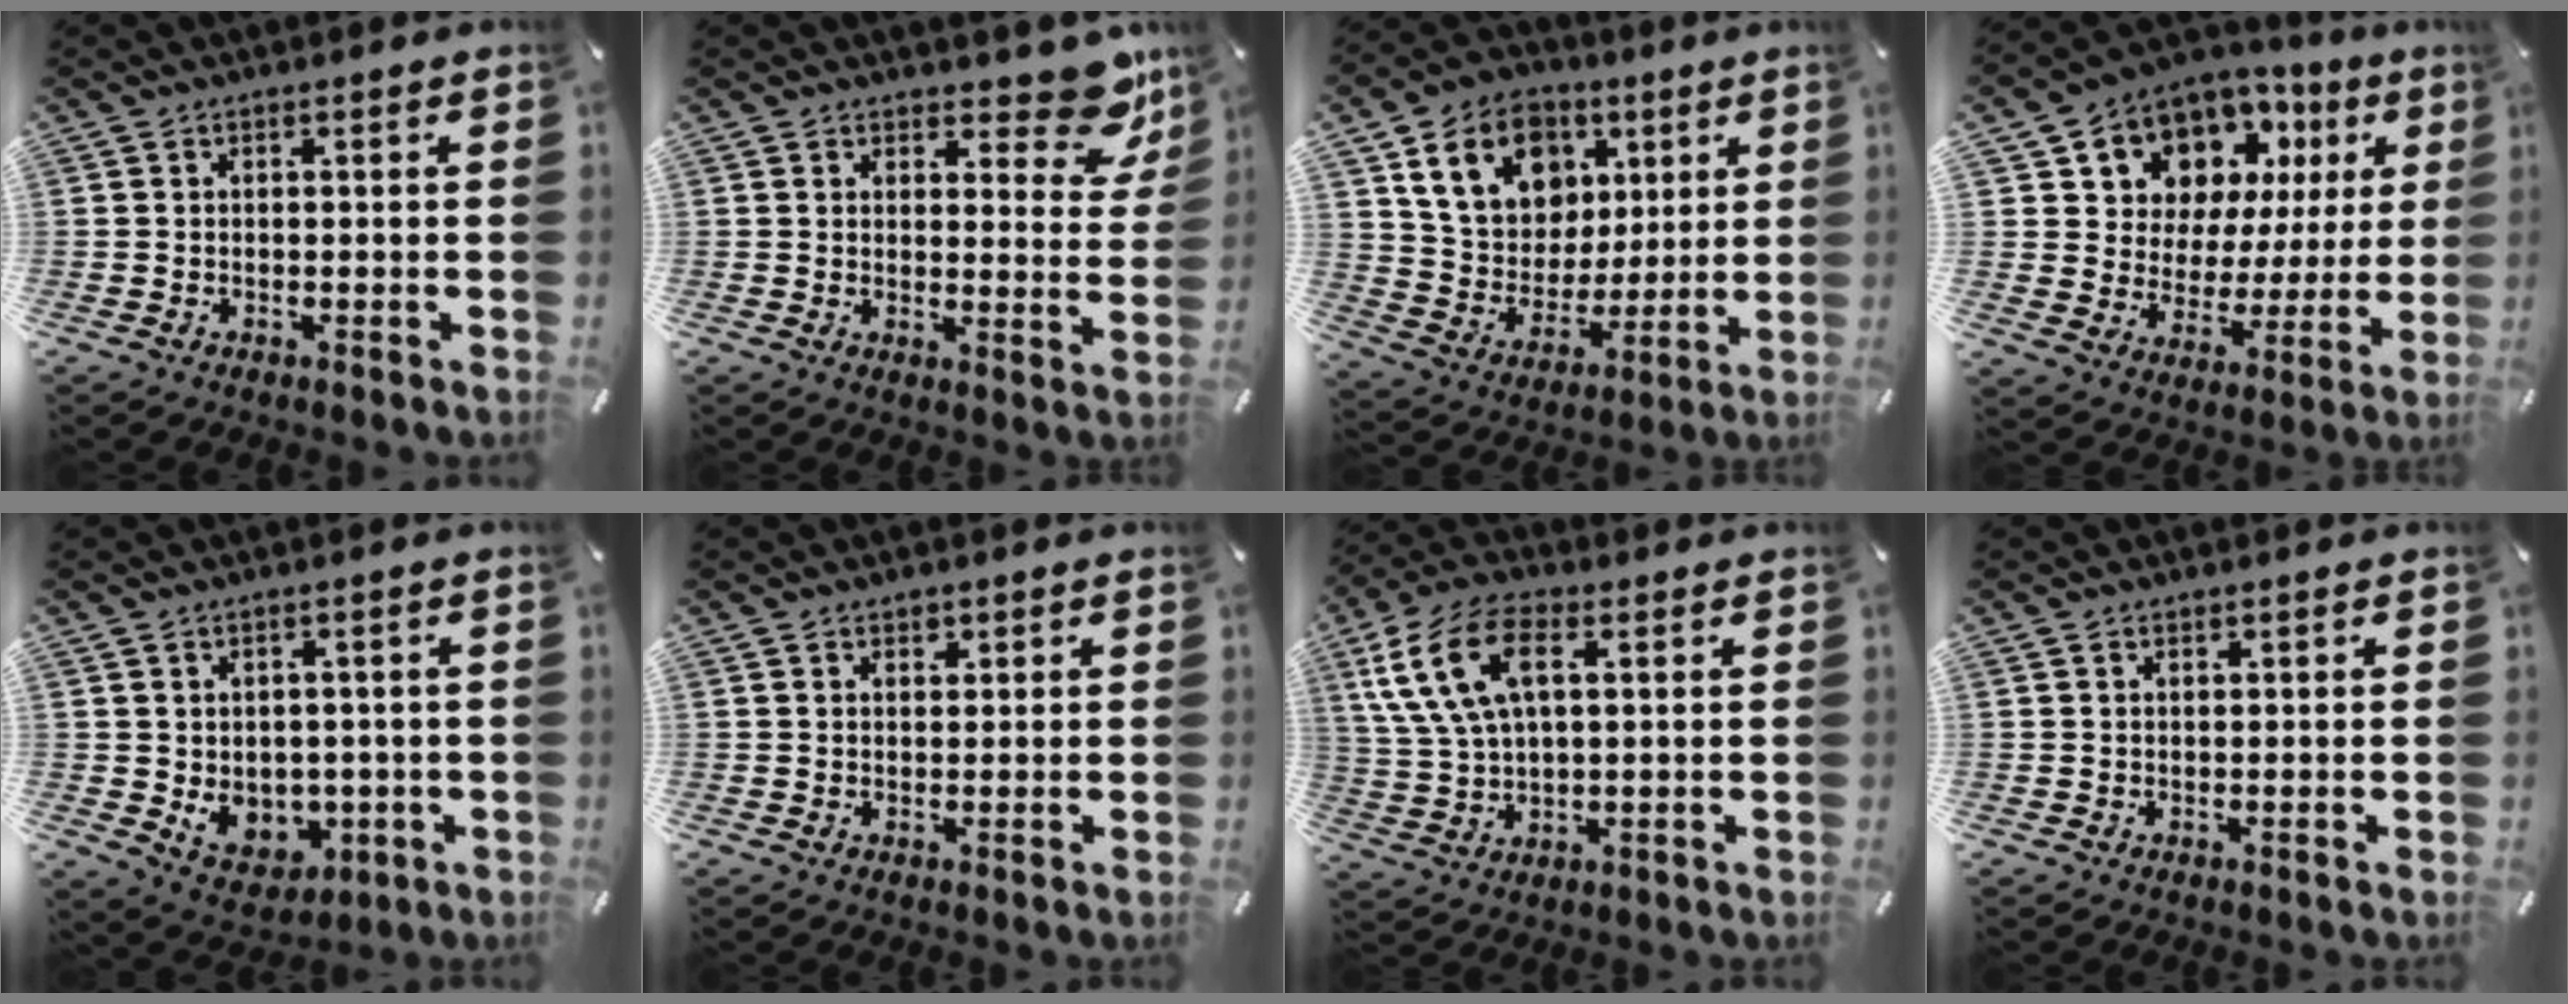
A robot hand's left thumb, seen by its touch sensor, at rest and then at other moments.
{"total": 10.1, "force": [7.7, 4.6, 4.7], "torque": [-0.036, -0.061, 0.132]}
{"total": 17.1, "force": [7.2, 13.7, 7.2], "torque": [-0.119, -0.020, 0.141]}
{"total": 10.8, "force": [7.3, 7.8, 2.0], "torque": [-0.047, -0.070, 0.136]}
{"total": 6.7, "force": [0.3, 6.2, 2.6], "torque": [-0.020, -0.012, 0.010]}
{"total": 1.6, "force": [0.9, 1.3, 0.2], "torque": [0.011, -0.004, 0.013]}
{"total": 13.1, "force": [4.6, 7.5, 9.7], "torque": [-0.227, 0.008, 0.083]}
{"total": 0.7, "force": [0.6, 0.4, 0.2], "torque": [-0.003, 0.000, 0.011]}